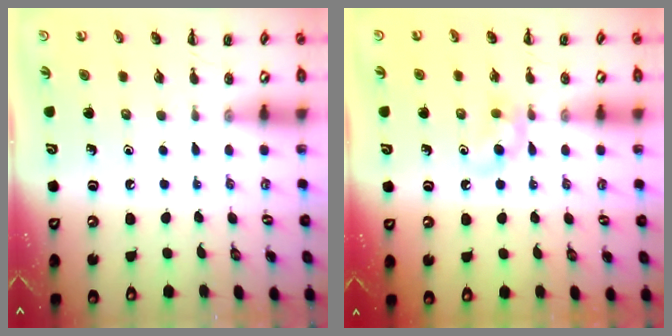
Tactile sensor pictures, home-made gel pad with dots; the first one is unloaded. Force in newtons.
{"total": 5.1, "press": 4.7, "slide": 1.9}